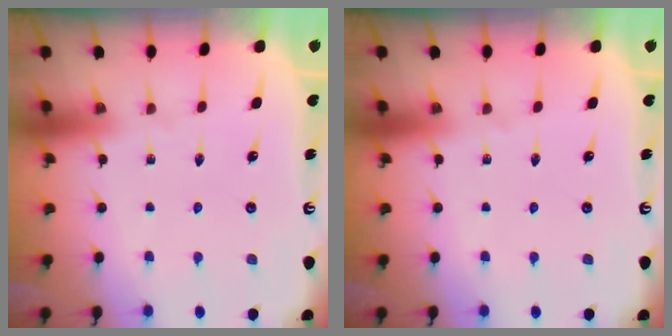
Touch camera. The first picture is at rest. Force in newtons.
{"total": 0.0}